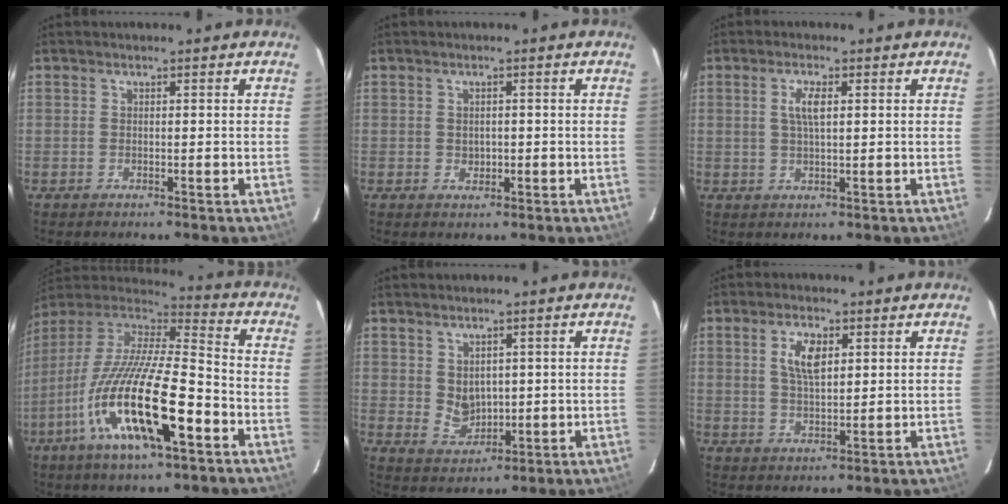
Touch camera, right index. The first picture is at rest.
{"total": 1.7, "force": [-0.1, 1.6, 0.7], "torque": [-0.008, 0.000, 0.000]}
{"total": 3.5, "force": [0.9, 1.0, 3.2], "torque": [-0.064, 0.003, 0.018]}
{"total": 23.6, "force": [-10.1, 5.8, 20.6], "torque": [-0.380, -0.049, -0.190]}
{"total": 4.5, "force": [1.3, 3.7, 2.2], "torque": [-0.037, 0.000, 0.036]}
{"total": 5.8, "force": [2.0, 2.7, 4.7], "torque": [-0.087, 0.006, 0.040]}